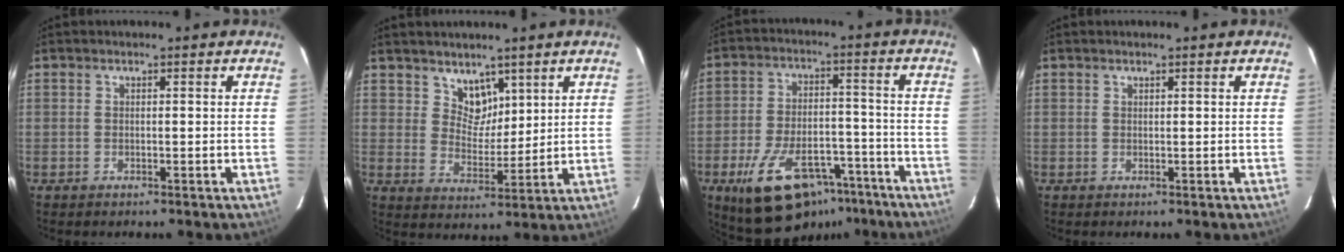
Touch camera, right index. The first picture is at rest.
{"total": 5.7, "force": [4.0, 3.8, 1.5], "torque": [-0.014, 0.002, 0.077]}
{"total": 18.9, "force": [-11.8, 9.6, 11.3], "torque": [-0.217, 0.002, -0.171]}
{"total": 0.0}